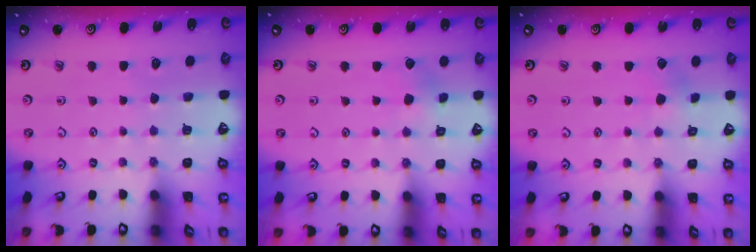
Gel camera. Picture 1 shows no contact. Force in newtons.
{"total": 5.4, "press": 5.3, "slide": 0.9}
{"total": 3.0, "press": 3.0, "slide": 0.3}